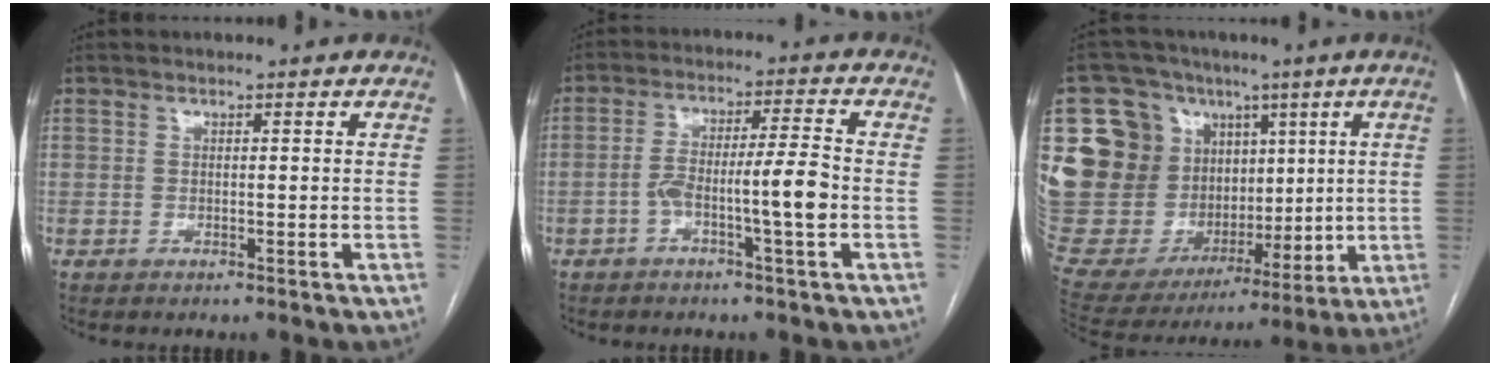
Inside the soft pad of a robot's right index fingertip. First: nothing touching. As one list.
[{"total": 7.6, "force": [-2.4, 0.0, 7.2], "torque": [-0.129, 0.015, -0.040]}, {"total": 29.1, "force": [6.6, 21.6, 18.4], "torque": [-0.393, 0.079, 0.146]}]